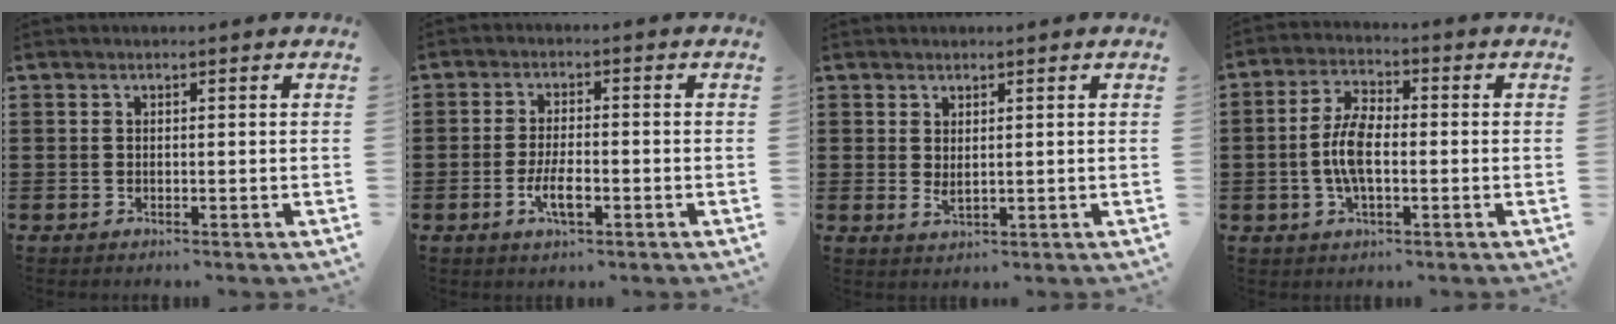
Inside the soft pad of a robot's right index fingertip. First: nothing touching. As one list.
[{"total": 4.6, "force": [-1.9, 1.5, 4.0], "torque": [-0.079, -0.001, -0.036]}, {"total": 1.4, "force": [0.9, 0.3, 1.1], "torque": [-0.021, -0.002, 0.018]}, {"total": 6.9, "force": [-0.9, 3.1, 6.1], "torque": [-0.137, 0.001, -0.024]}]